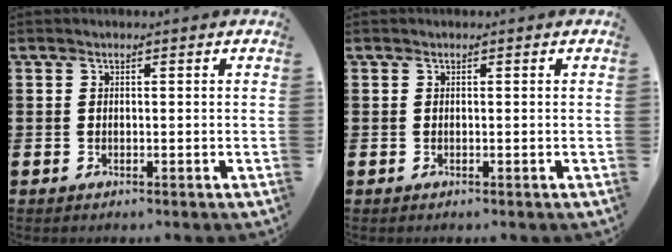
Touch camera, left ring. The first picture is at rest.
{"total": 0.0}